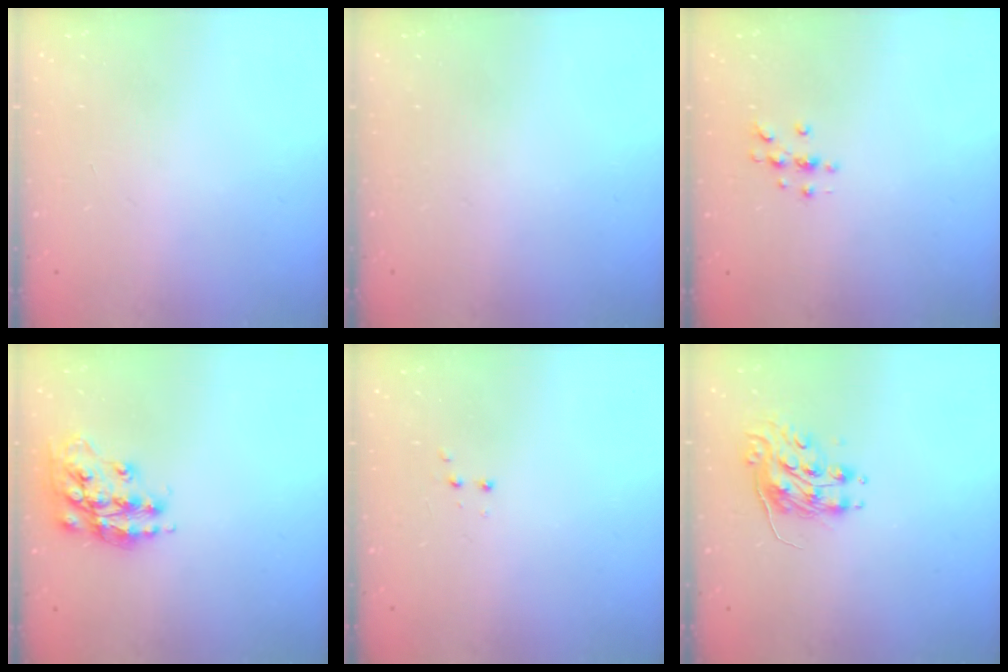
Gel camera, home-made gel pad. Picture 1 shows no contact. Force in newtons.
{"total": 0.0}
{"total": 4.2, "press": 4.2, "slide": 0.5}
{"total": 14.5, "press": 14.5, "slide": 1.0}
{"total": 2.8, "press": 2.8, "slide": 0.6}
{"total": 8.2, "press": 8.2, "slide": 0.1}